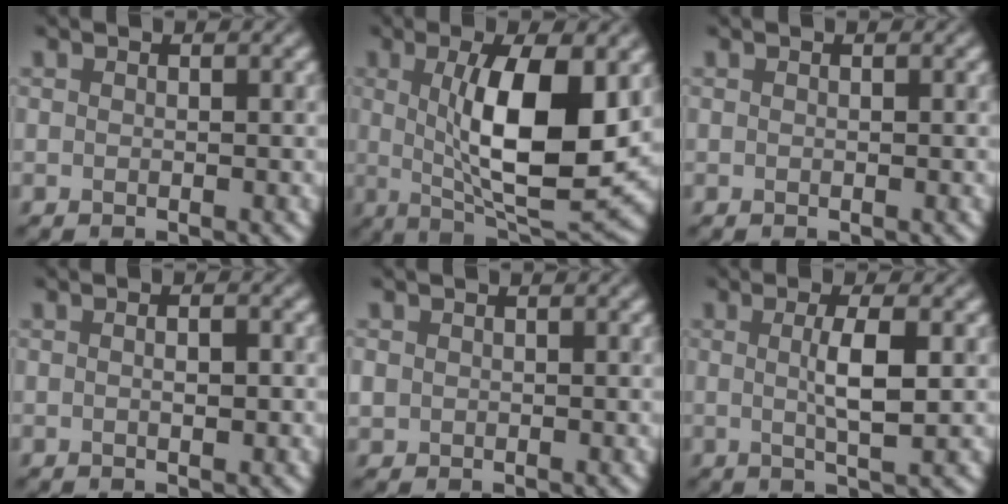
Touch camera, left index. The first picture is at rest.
{"total": 10.4, "force": [1.2, 3.4, 9.8], "torque": [-0.157, -0.011, 0.026]}
{"total": 0.0}
{"total": 1.5, "force": [0.1, 0.5, 1.4], "torque": [-0.014, -0.008, 0.000]}
{"total": 1.0, "force": [0.1, 0.9, 0.2], "torque": [0.000, 0.000, 0.001]}
{"total": 3.7, "force": [0.3, 0.7, 3.6], "torque": [-0.064, 0.003, 0.004]}